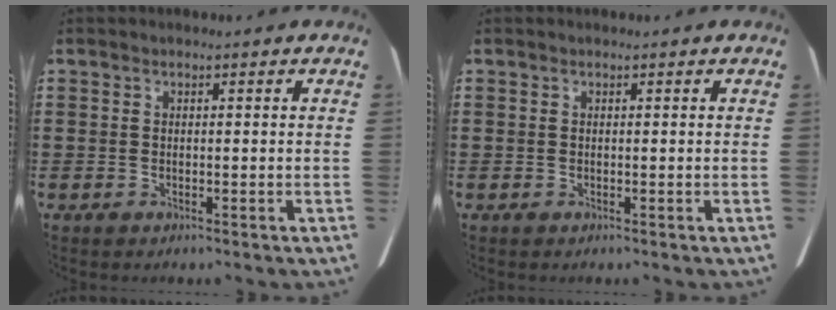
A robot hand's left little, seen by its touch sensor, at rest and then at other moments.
{"total": 0.0}